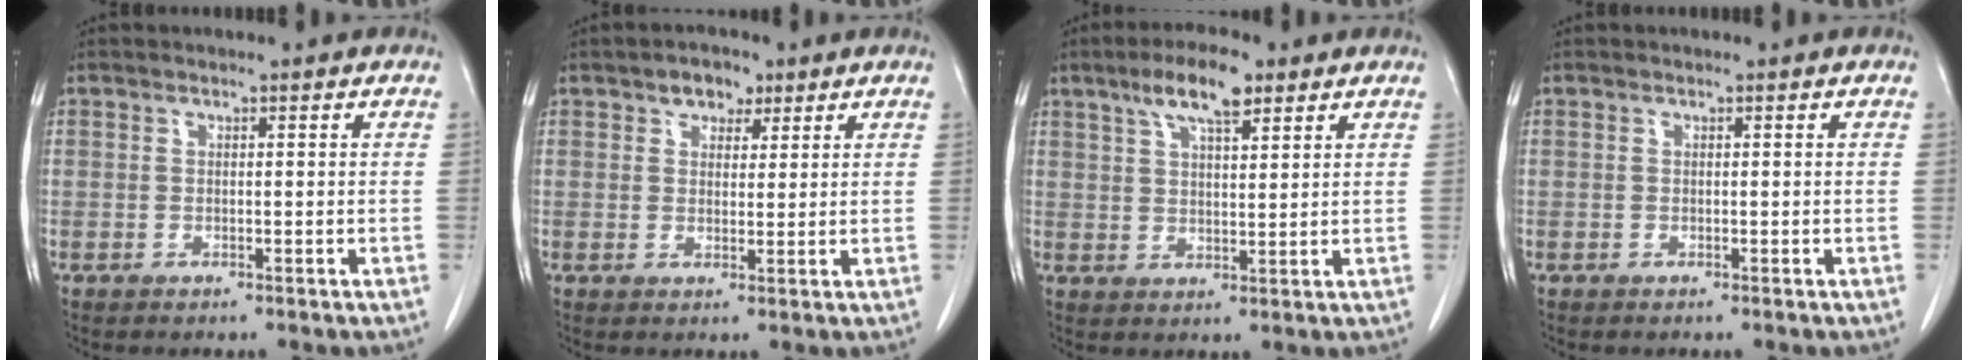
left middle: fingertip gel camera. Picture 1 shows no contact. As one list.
[{"total": 3.5, "force": [2.1, 2.2, 1.6], "torque": [-0.023, 0.007, 0.034]}, {"total": 7.5, "force": [4.7, 1.9, 5.5], "torque": [-0.105, 0.012, 0.082]}, {"total": 0.0}]